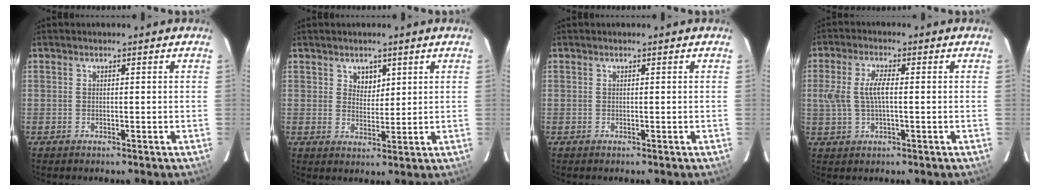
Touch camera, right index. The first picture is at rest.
{"total": 3.3, "force": [1.8, 2.5, 1.2], "torque": [-0.013, 0.002, 0.033]}
{"total": 0.0}
{"total": 6.0, "force": [0.1, 2.4, 5.5], "torque": [-0.114, 0.006, 0.007]}